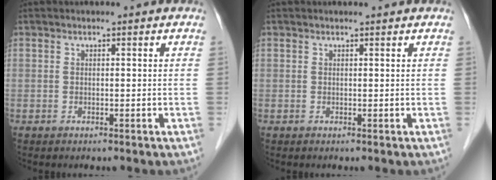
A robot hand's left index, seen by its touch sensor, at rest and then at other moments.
{"total": 1.3, "force": [1.3, 0.1, 0.4], "torque": [-0.008, 0.009, 0.018]}